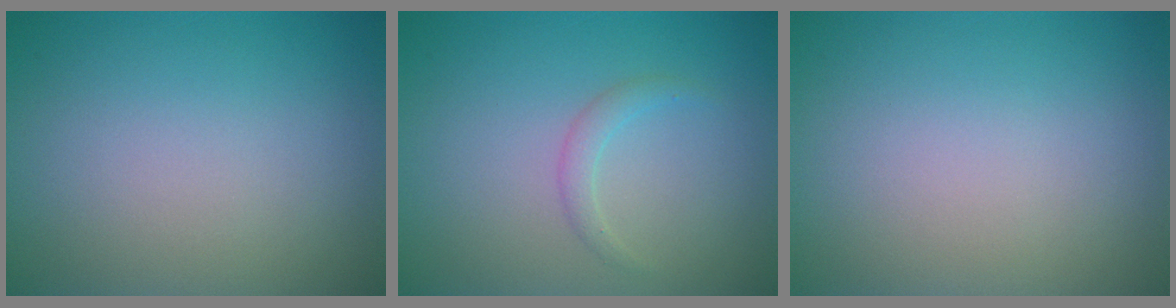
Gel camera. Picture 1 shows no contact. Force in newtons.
{"total": 1.2, "press": 1.2, "slide": 0.0}
{"total": 0.0}